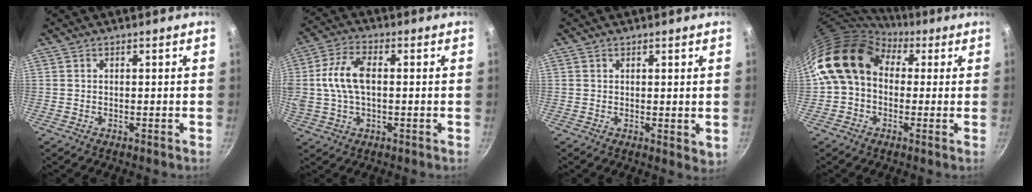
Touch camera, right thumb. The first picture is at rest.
{"total": 10.2, "force": [0.7, 5.7, 8.4], "torque": [-0.169, 0.019, 0.005]}
{"total": 2.6, "force": [1.0, 1.4, 1.9], "torque": [-0.024, -0.004, 0.016]}
{"total": 13.4, "force": [2.8, 10.3, 8.1], "torque": [-0.114, 0.023, 0.030]}